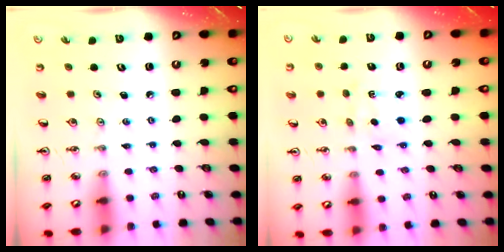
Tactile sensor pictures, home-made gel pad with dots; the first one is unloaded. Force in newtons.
{"total": 2.5, "press": 2.5, "slide": 0.3}